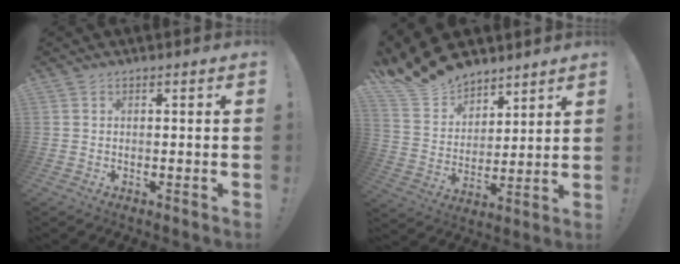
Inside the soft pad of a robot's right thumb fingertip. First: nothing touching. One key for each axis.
{"total": 14.6, "fx": 13.2, "fy": 5.9, "fz": 2.3, "tx": -0.070, "ty": -0.109, "tz": 0.248}